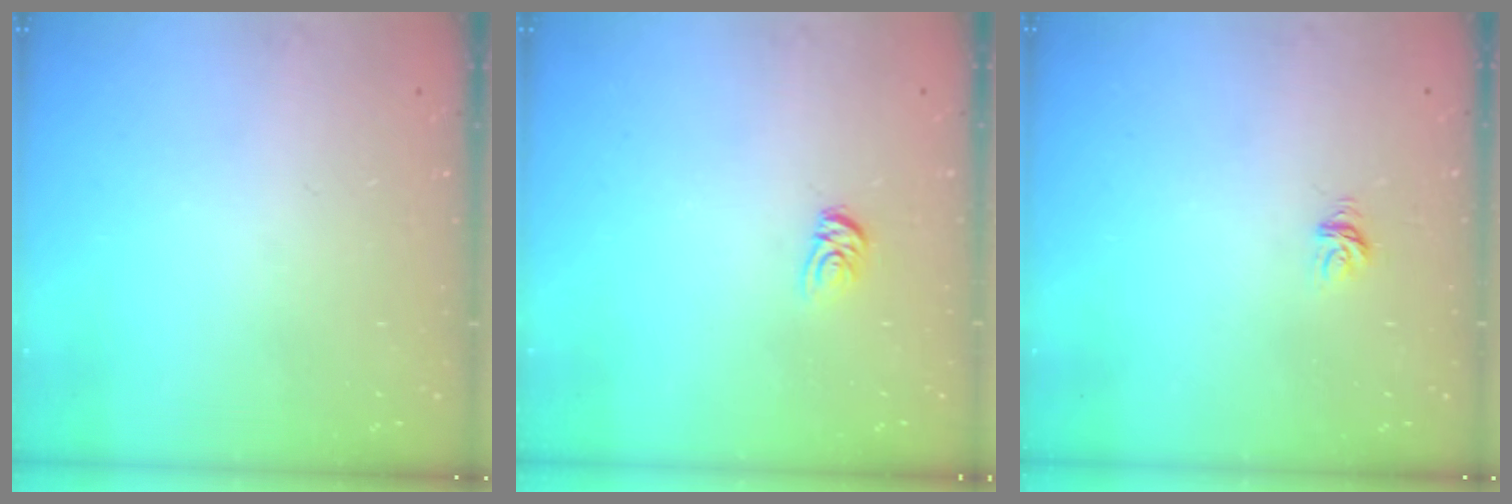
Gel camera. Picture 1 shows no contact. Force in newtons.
{"total": 4.2, "press": 4.2, "slide": 0.3}
{"total": 3.8, "press": 3.8, "slide": 0.2}